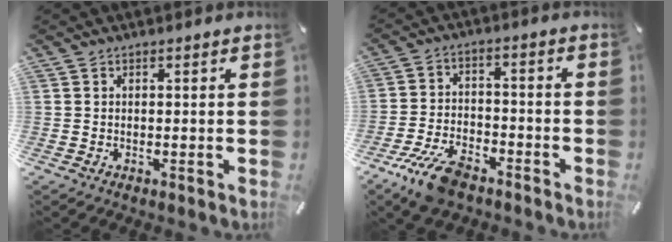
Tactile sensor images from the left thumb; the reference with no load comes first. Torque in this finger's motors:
{"motor_torque": [-0.16, 0.40, 0.28, 0.25, 0.10]}